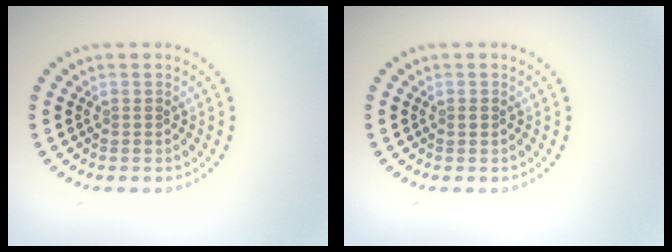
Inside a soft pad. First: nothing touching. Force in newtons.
{"total": 0.5, "press": 0.5, "slide": 0.2}